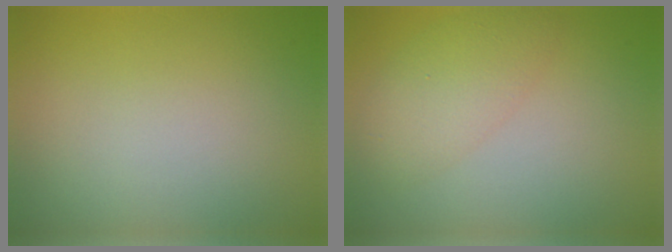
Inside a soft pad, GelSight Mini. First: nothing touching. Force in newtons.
{"total": 3.8, "press": 3.8, "slide": 0.1}